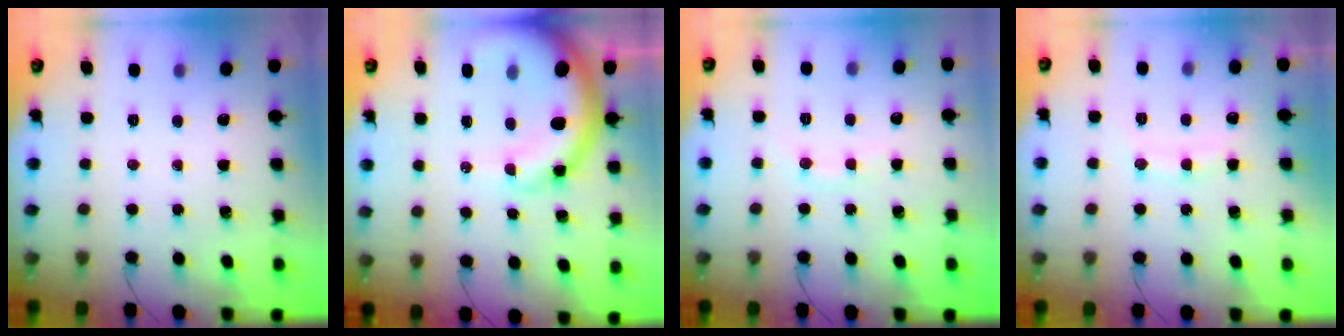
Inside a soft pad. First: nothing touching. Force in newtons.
{"total": 11.5, "press": 11.1, "slide": 2.8}
{"total": 3.8, "press": 3.5, "slide": 1.3}
{"total": 8.8, "press": 8.8, "slide": 1.0}